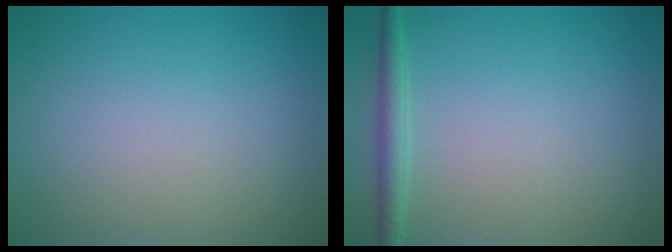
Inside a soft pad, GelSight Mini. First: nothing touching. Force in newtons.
{"total": 1.9, "press": 1.9, "slide": 0.1}